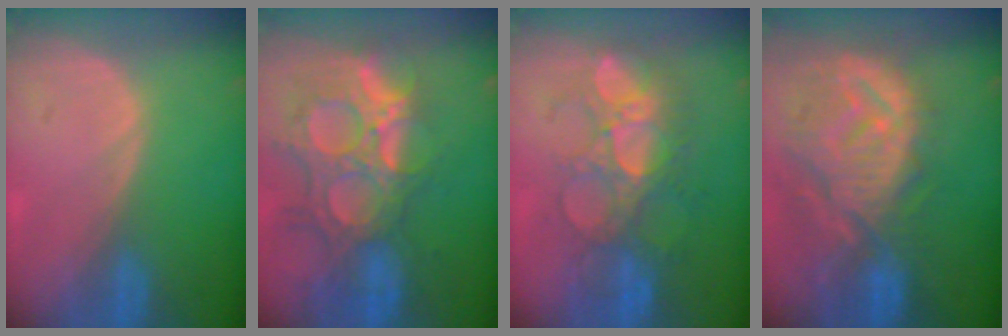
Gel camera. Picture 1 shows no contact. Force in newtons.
{"total": 13.4, "press": 11.4, "slide": 7.0}
{"total": 9.3, "press": 8.9, "slide": 2.6}
{"total": 12.7, "press": 11.2, "slide": 5.9}